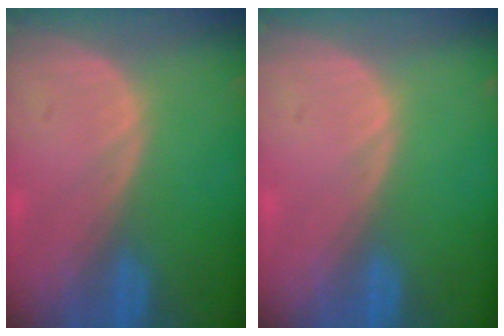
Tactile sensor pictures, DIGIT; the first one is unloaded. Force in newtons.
{"total": 0.0}